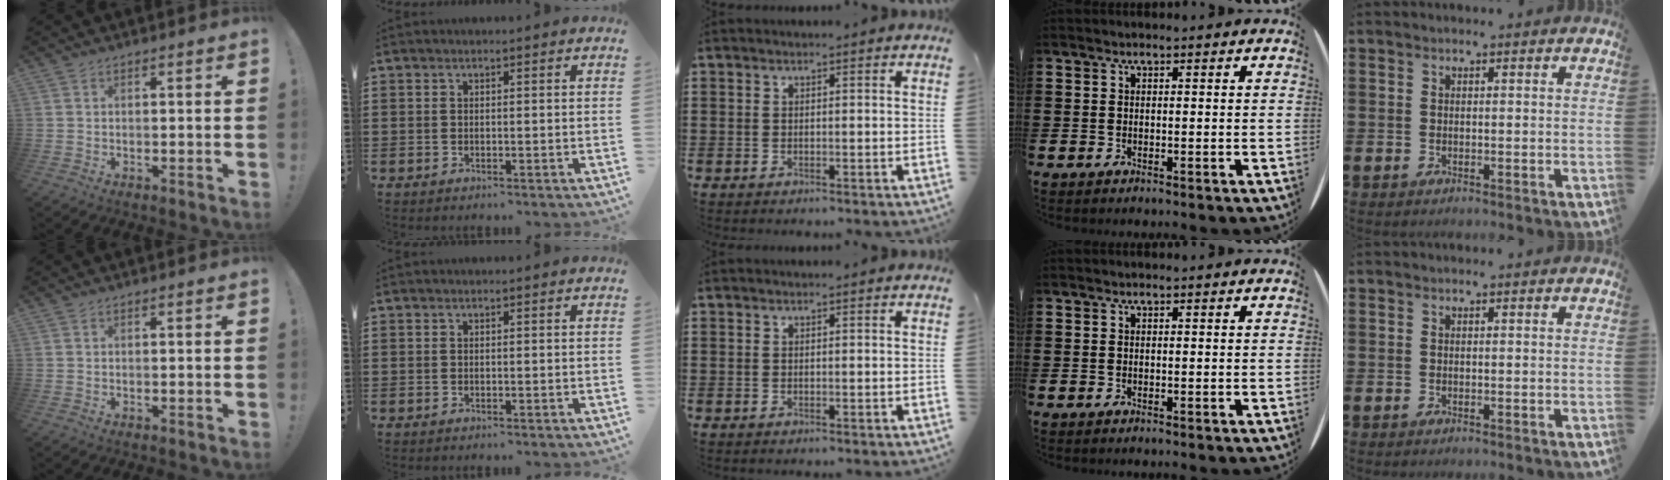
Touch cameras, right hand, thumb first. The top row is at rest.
{}